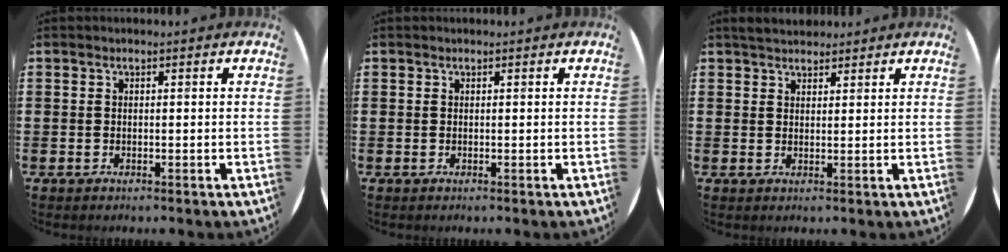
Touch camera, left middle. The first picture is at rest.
{"total": 0.0}
{"total": 2.6, "force": [2.5, 0.6, 0.2], "torque": [-0.010, 0.000, 0.048]}